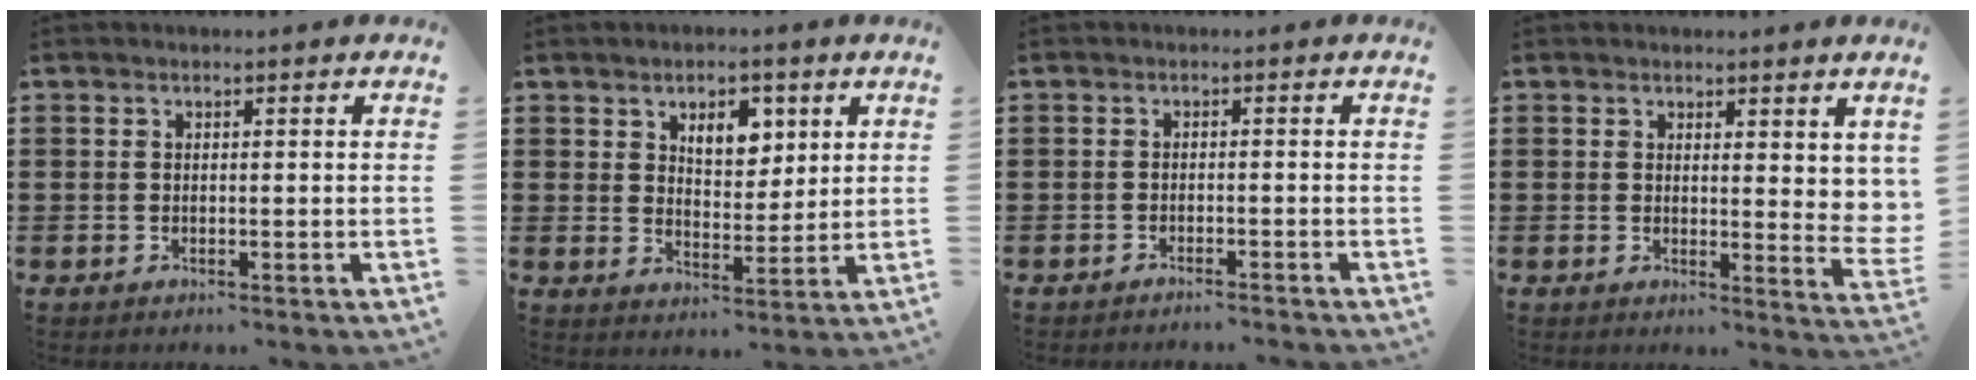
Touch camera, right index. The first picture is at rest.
{"total": 5.5, "force": [2.9, 3.3, 3.4], "torque": [-0.056, 0.005, 0.044]}
{"total": 1.3, "force": [-1.3, -0.2, 0.2], "torque": [-0.005, 0.002, -0.026]}
{"total": 2.7, "force": [2.1, 0.9, 1.5], "torque": [-0.022, -0.004, 0.036]}